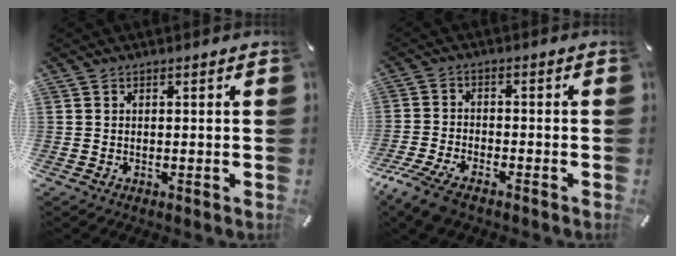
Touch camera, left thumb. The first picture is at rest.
{"total": 6.5, "force": [-4.8, 2.4, 3.7], "torque": [-0.096, 0.005, -0.094]}